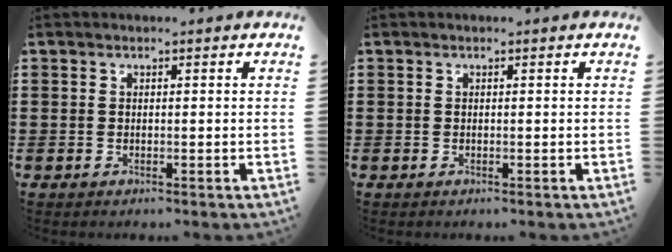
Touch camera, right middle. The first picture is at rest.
{"total": 0.0}